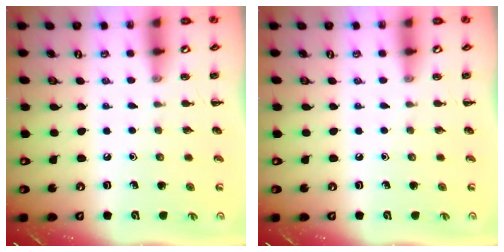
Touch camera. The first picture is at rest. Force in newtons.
{"total": 0.0}